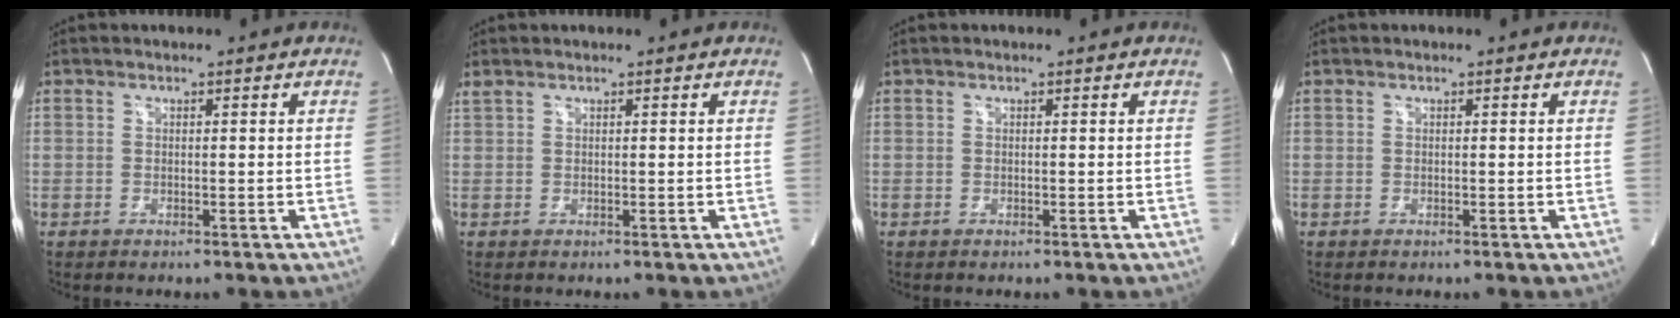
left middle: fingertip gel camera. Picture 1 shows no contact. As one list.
[{"total": 0.9, "force": [0.8, -0.2, 0.5], "torque": [-0.031, 0.021, 0.027]}, {"total": 0.0}, {"total": 0.0}]